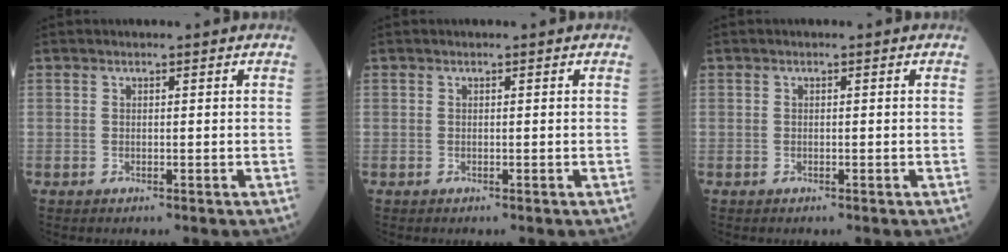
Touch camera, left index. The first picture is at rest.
{"total": 0.0}
{"total": 0.0}